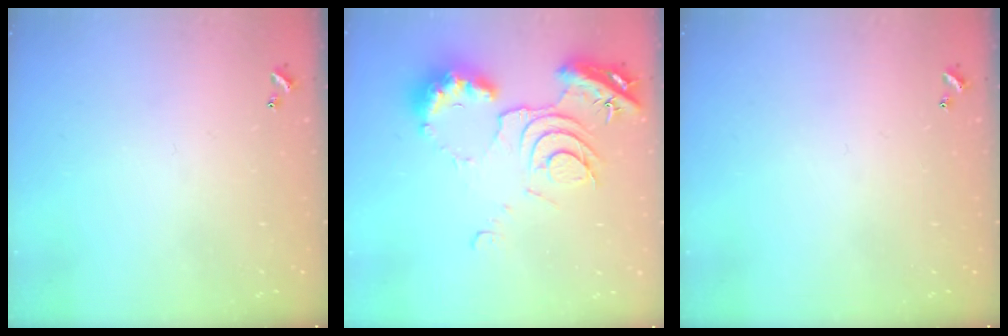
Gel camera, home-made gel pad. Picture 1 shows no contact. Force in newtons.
{"total": 13.2, "press": 13.2, "slide": 1.3}
{"total": 0.0}